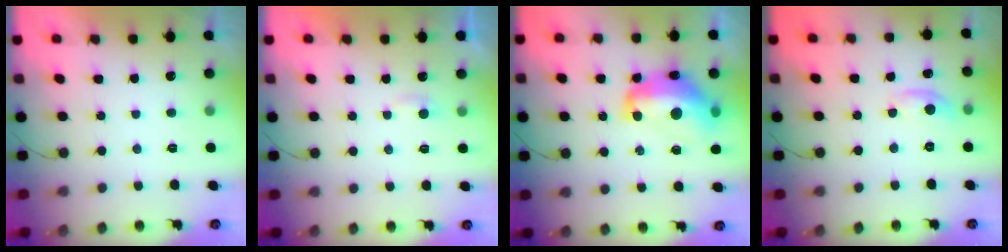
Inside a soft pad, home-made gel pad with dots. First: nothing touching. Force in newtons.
{"total": 2.4, "press": 2.4, "slide": 0.2}
{"total": 16.4, "press": 16.3, "slide": 1.9}
{"total": 4.9, "press": 4.9, "slide": 0.1}